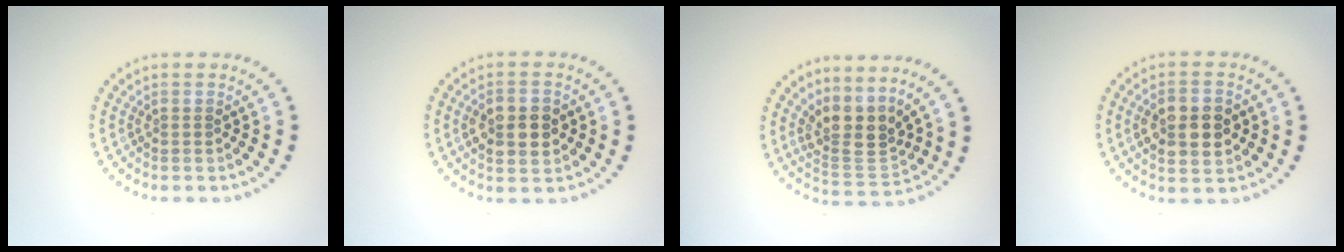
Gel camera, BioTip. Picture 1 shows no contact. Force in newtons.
{"total": 4.5, "press": 4.5, "slide": 0.2}
{"total": 3.7, "press": 2.9, "slide": 2.3}
{"total": 5.0, "press": 5.0, "slide": 0.2}